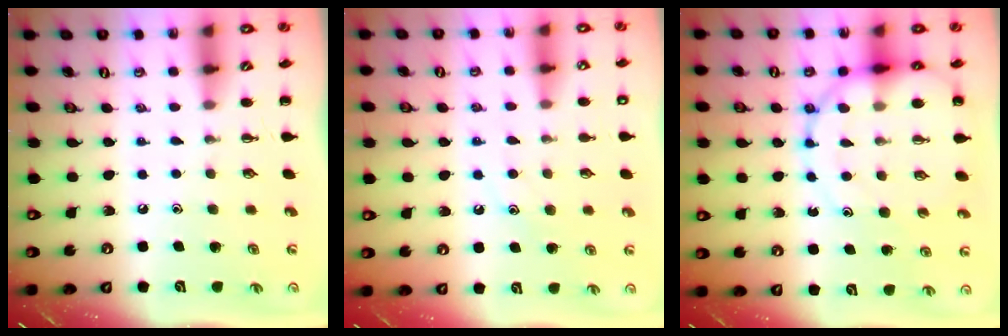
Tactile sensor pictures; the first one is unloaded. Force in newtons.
{"total": 9.4, "press": 9.3, "slide": 1.4}
{"total": 13.6, "press": 13.3, "slide": 2.6}